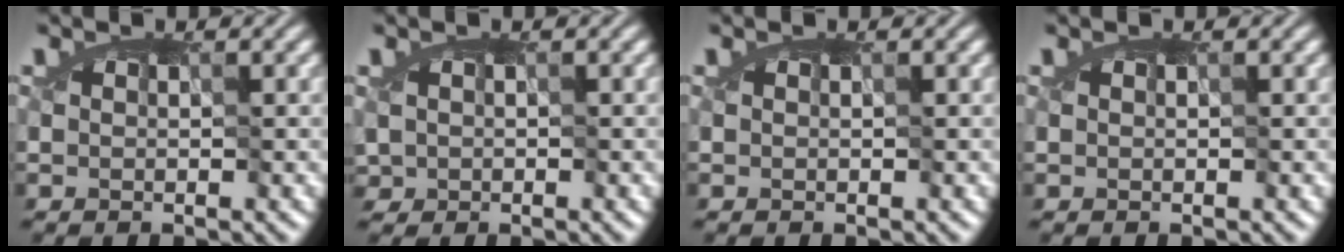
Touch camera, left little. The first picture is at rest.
{"total": 1.3, "force": [-0.2, 1.1, 0.7], "torque": [-0.019, 0.006, -0.002]}
{"total": 0.0}
{"total": 0.0}